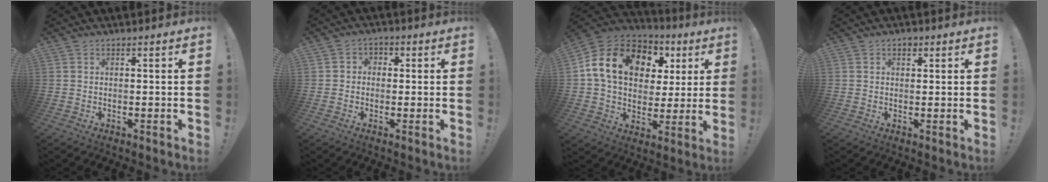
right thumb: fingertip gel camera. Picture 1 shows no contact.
{"total": 2.9, "force": [-1.0, 2.5, 1.1], "torque": [-0.010, 0.007, -0.019]}
{"total": 18.1, "force": [6.9, 12.3, 11.4], "torque": [-0.185, -0.017, 0.132]}
{"total": 1.8, "force": [0.8, 1.3, 0.8], "torque": [-0.006, -0.001, 0.013]}